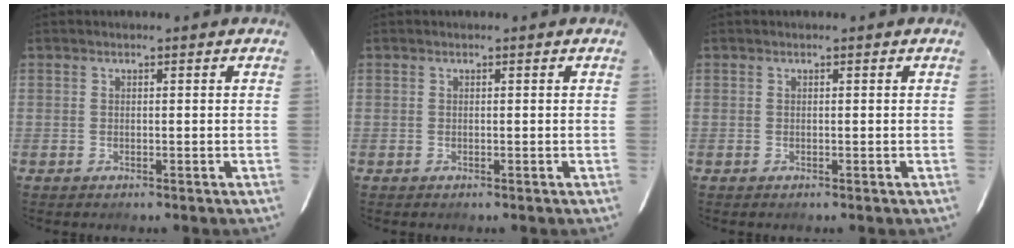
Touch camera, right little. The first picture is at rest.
{"total": 0.0}
{"total": 0.0}